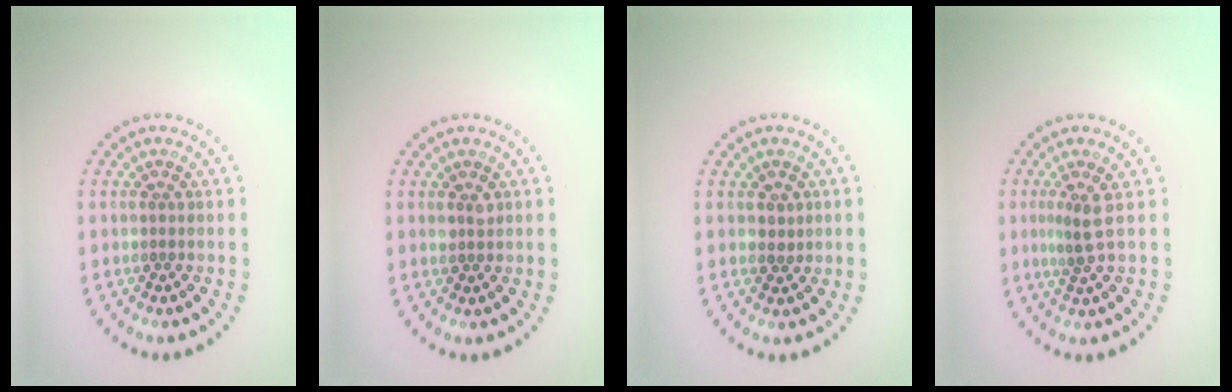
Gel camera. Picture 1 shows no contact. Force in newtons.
{"total": 1.0, "press": 0.9, "slide": 0.4}
{"total": 0.7, "press": 0.5, "slide": 0.4}
{"total": 2.0, "press": 1.4, "slide": 1.4}